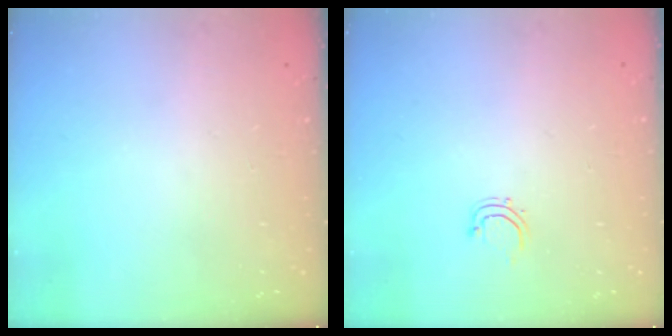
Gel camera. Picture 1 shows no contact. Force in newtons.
{"total": 2.8, "press": 2.7, "slide": 0.5}